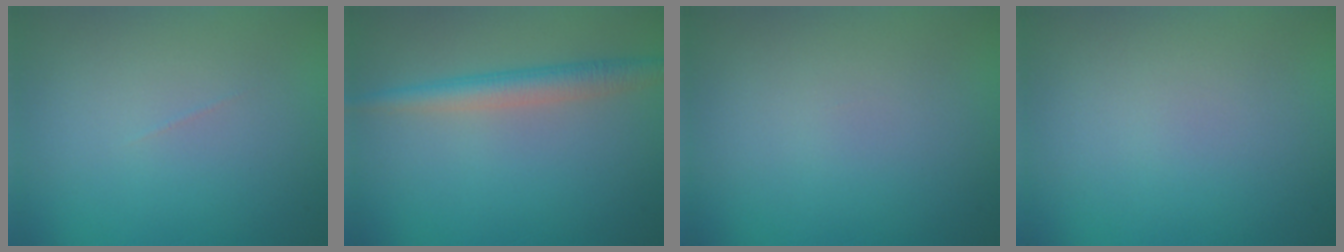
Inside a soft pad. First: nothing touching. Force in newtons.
{"total": 2.9, "press": 2.9, "slide": 0.1}
{"total": 0.0}
{"total": 0.0}